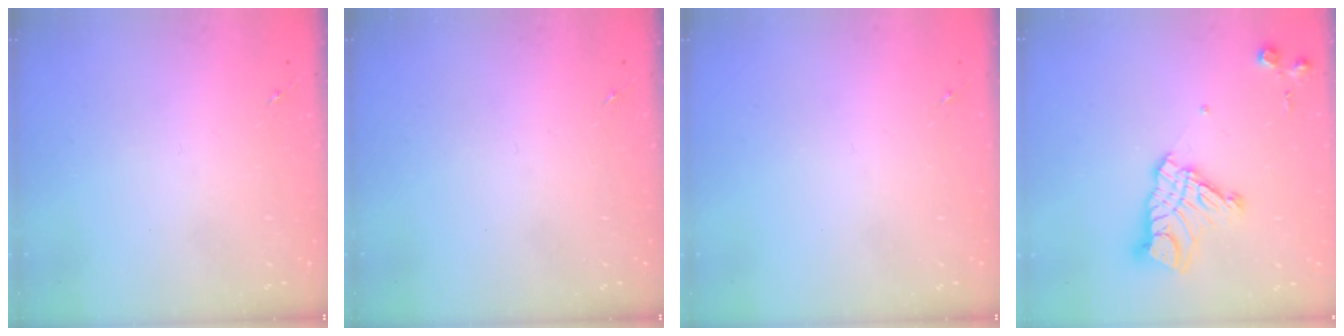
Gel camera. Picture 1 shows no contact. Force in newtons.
{"total": 0.0}
{"total": 0.0}
{"total": 14.5, "press": 14.5, "slide": 1.3}